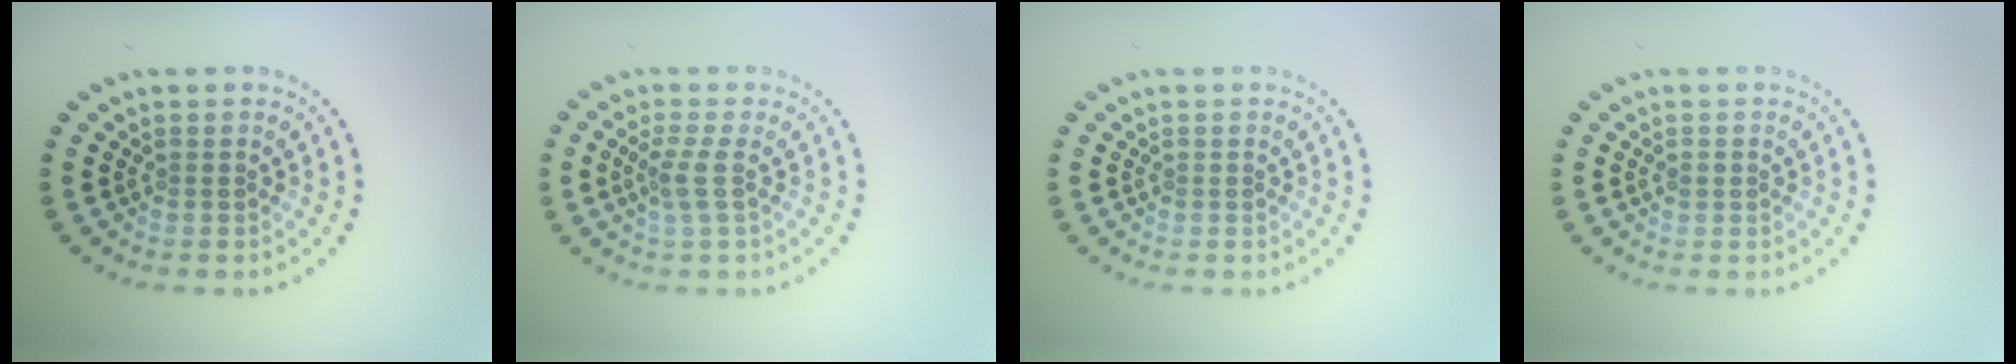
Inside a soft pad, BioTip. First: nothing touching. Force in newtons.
{"total": 2.1, "press": 1.6, "slide": 1.4}
{"total": 0.0}
{"total": 0.7, "press": 0.7, "slide": 0.1}